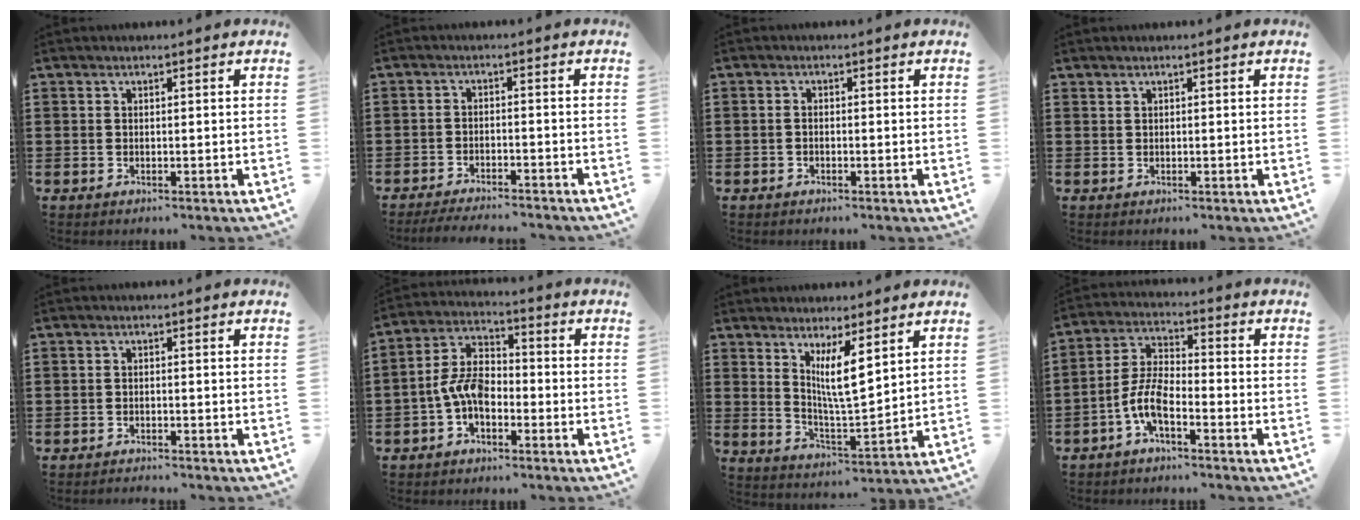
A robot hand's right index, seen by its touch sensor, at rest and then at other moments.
{"total": 3.0, "force": [-2.9, 0.1, 0.5], "torque": [-0.017, -0.003, -0.062]}
{"total": 0.6, "force": [-0.2, 0.1, 0.5], "torque": [-0.013, -0.006, -0.003]}
{"total": 0.5, "force": [0.5, 0.2, -0.1], "torque": [-0.001, 0.001, 0.010]}
{"total": 0.9, "force": [-0.9, 0.0, 0.0], "torque": [-0.002, 0.001, -0.018]}
{"total": 6.7, "force": [-2.3, 3.7, 5.1], "torque": [-0.133, -0.001, -0.053]}
{"total": 6.8, "force": [3.5, 1.1, 5.7], "torque": [-0.111, -0.012, 0.059]}
{"total": 6.3, "force": [-3.3, 1.9, 5.1], "torque": [-0.130, -0.010, -0.068]}